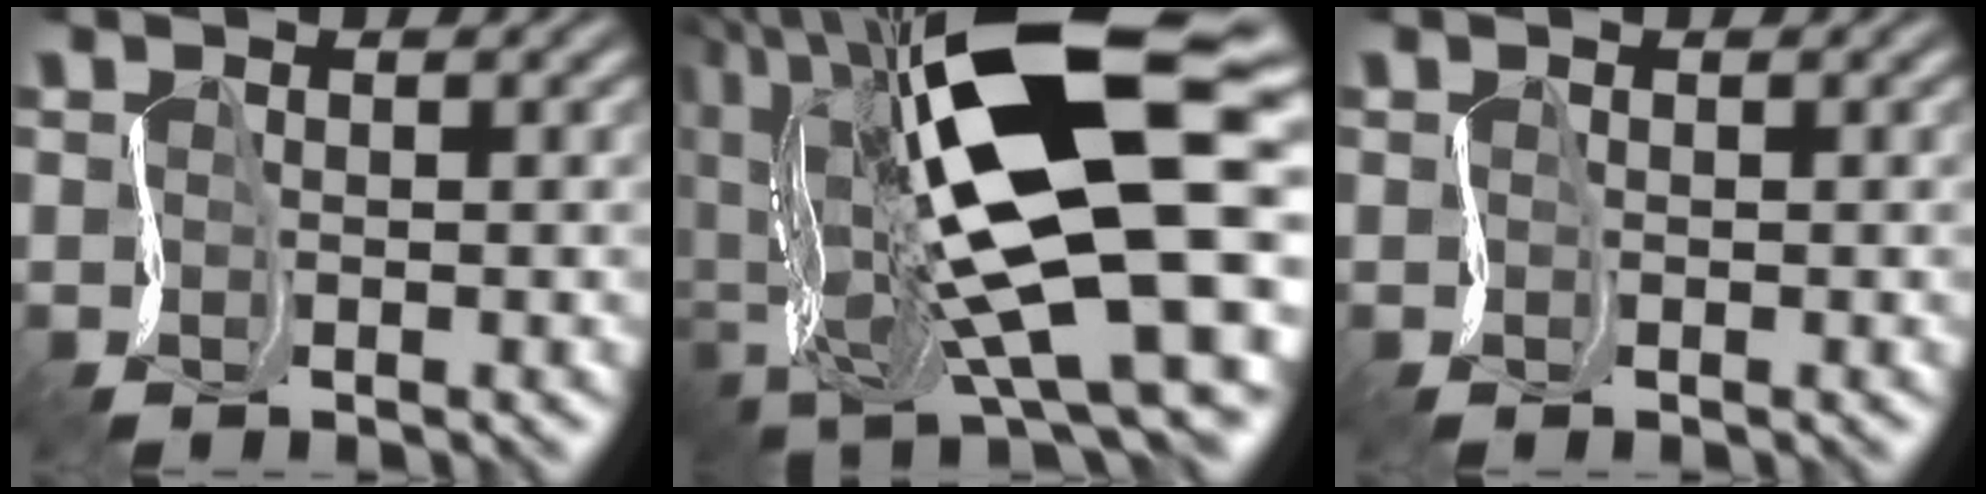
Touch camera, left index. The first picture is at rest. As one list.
[{"total": 19.4, "force": [1.9, 8.1, 17.5], "torque": [-0.316, -0.011, 0.038]}, {"total": 0.0}]